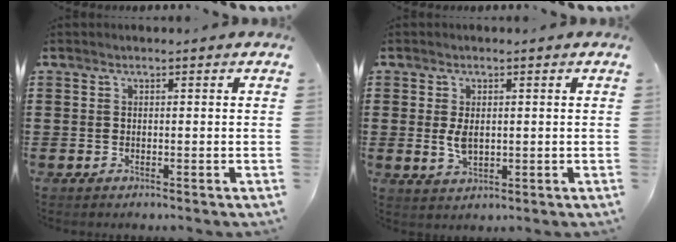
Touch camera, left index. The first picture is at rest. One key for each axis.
{"total": 3.5, "fx": 0.2, "fy": 2.0, "fz": 2.8, "tx": -0.073, "ty": 0.000, "tz": -0.001}